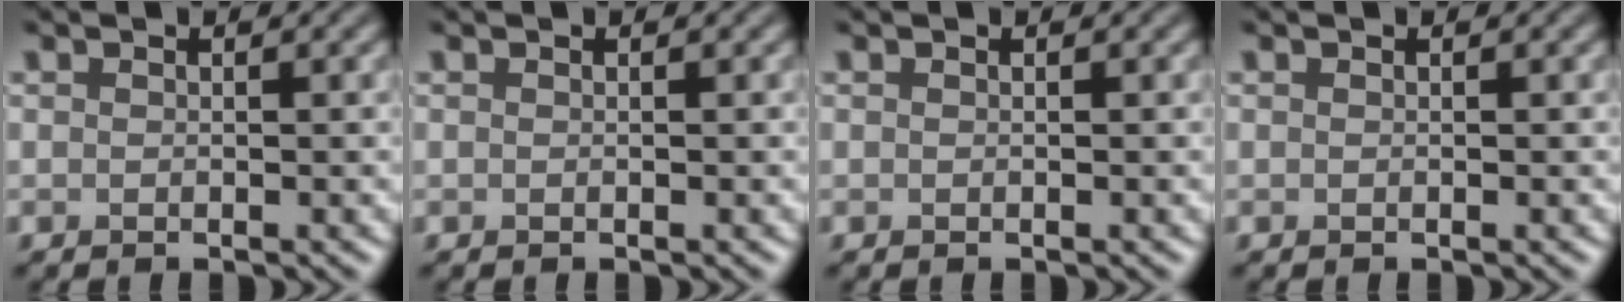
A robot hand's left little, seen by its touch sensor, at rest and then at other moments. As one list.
[{"total": 0.0}, {"total": 0.0}, {"total": 0.0}]